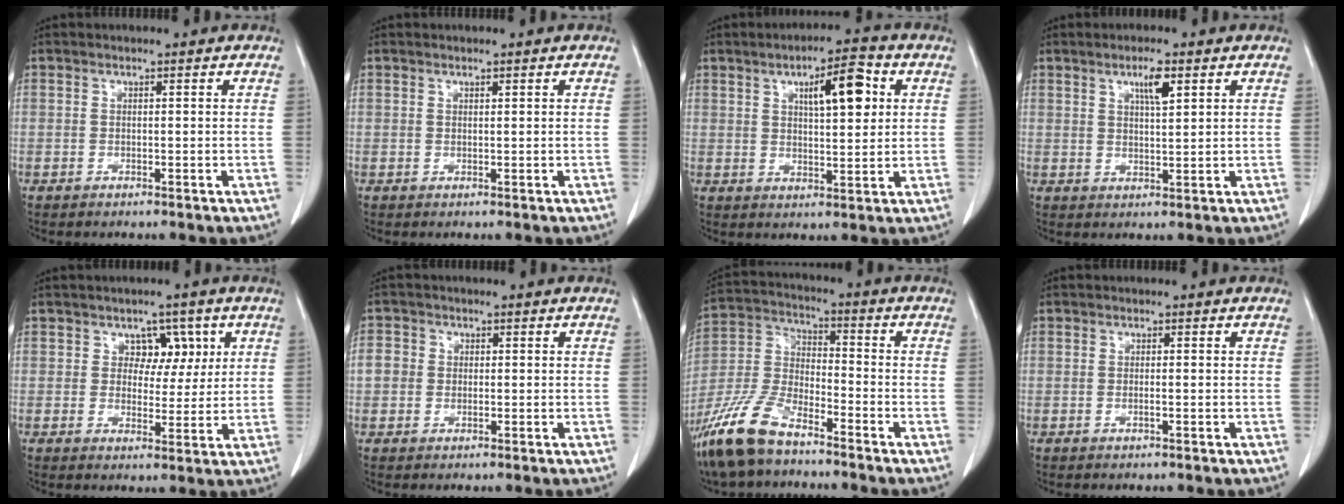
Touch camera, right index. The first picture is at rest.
{"total": 0.0}
{"total": 8.5, "force": [2.9, 2.4, 7.6], "torque": [-0.118, 0.012, 0.046]}
{"total": 3.9, "force": [2.0, 0.7, 3.3], "torque": [-0.058, -0.001, 0.034]}
{"total": 4.8, "force": [1.9, 3.7, 2.3], "torque": [-0.017, 0.007, 0.026]}
{"total": 3.2, "force": [0.0, 3.0, 1.2], "torque": [-0.019, 0.012, -0.003]}
{"total": 12.9, "force": [-9.7, 4.0, 7.5], "torque": [-0.167, -0.007, -0.190]}
{"total": 0.7, "force": [-0.3, 0.0, 0.7], "torque": [-0.015, -0.001, -0.004]}